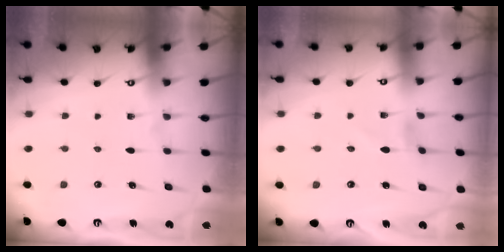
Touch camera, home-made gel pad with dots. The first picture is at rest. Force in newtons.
{"total": 0.7, "press": 0.7, "slide": 0.2}